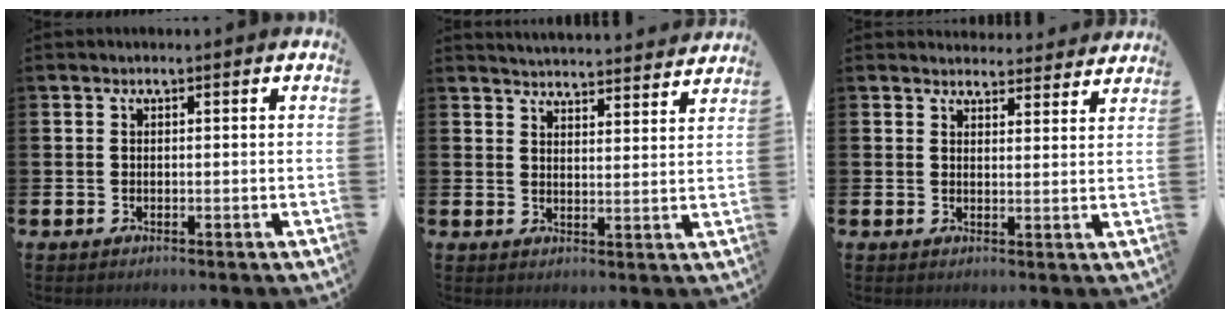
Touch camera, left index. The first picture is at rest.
{"total": 4.8, "force": [4.8, 0.2, 0.1], "torque": [-0.007, -0.039, 0.085]}
{"total": 3.5, "force": [3.5, 0.7, -0.1], "torque": [0.009, -0.025, 0.061]}